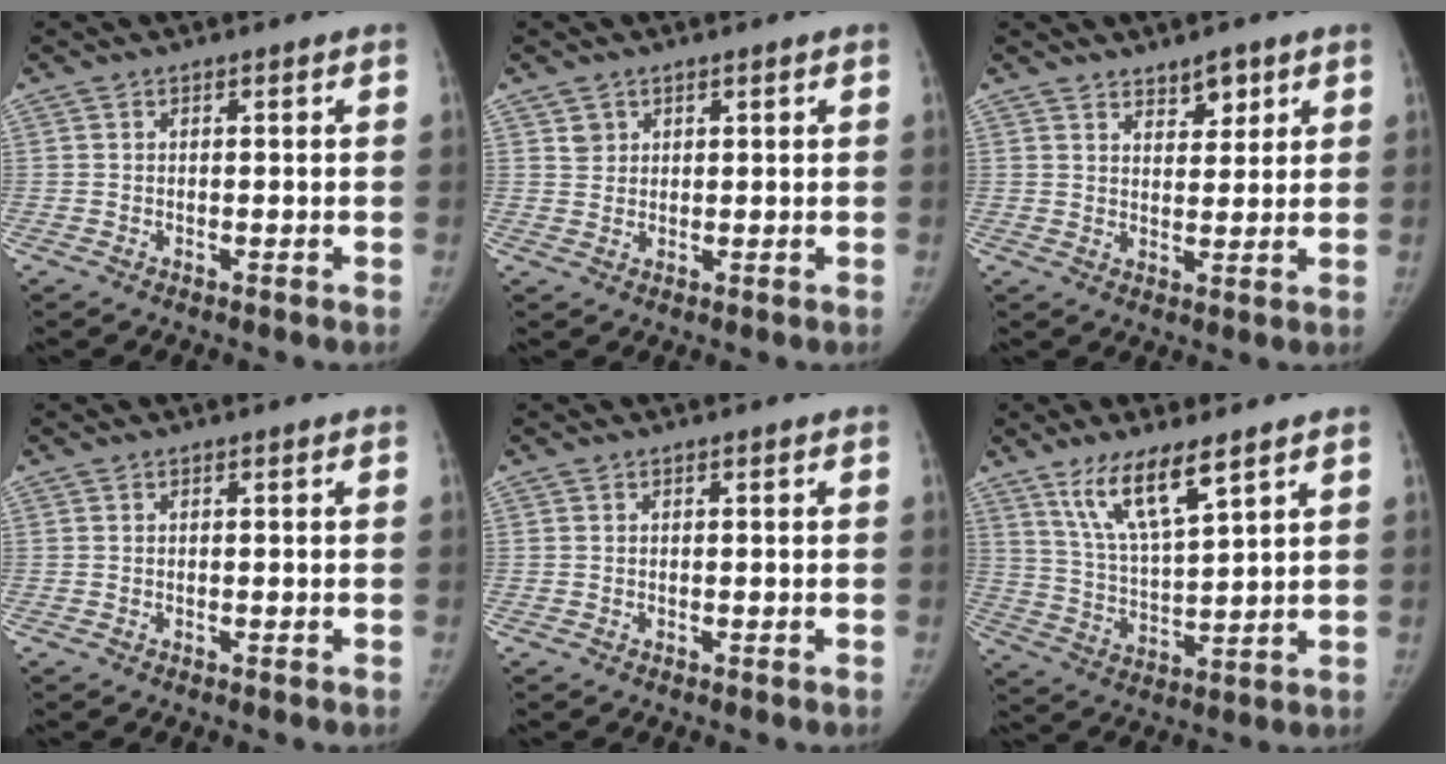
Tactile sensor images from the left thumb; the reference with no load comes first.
{"total": 2.0, "force": [1.2, 1.6, 0.1], "torque": [0.016, -0.006, 0.017]}
{"total": 4.2, "force": [2.8, 2.3, 2.1], "torque": [-0.004, -0.019, 0.045]}
{"total": 0.0}
{"total": 0.0}
{"total": 10.8, "force": [7.0, 2.5, 7.9], "torque": [-0.140, -0.038, 0.143]}